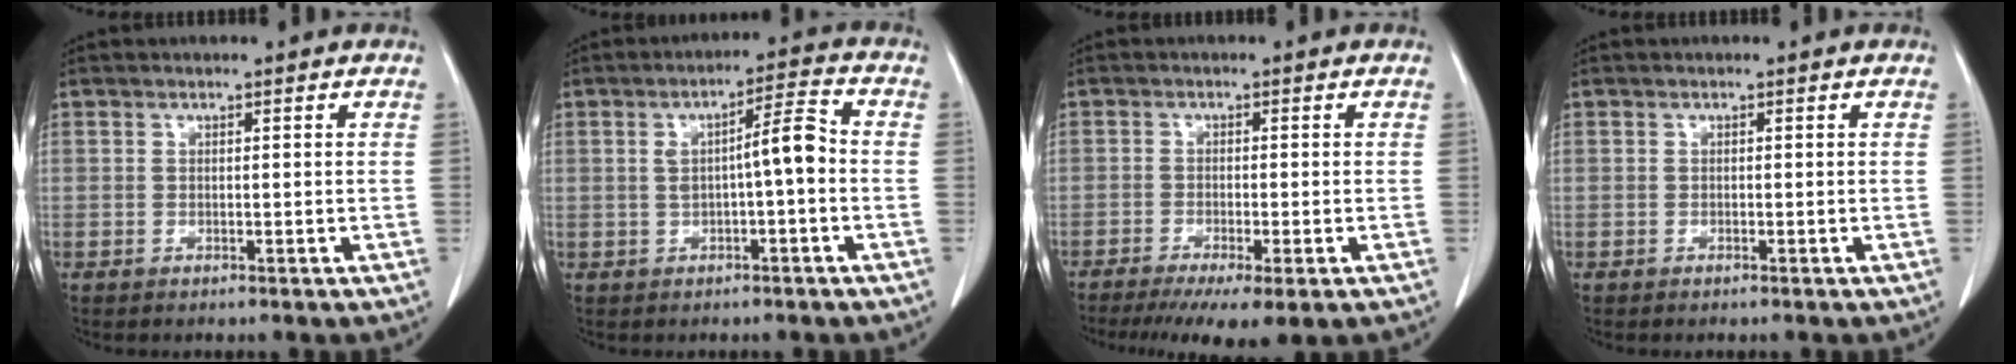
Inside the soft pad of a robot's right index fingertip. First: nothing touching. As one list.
[{"total": 6.0, "force": [-0.2, 0.7, 6.0], "torque": [-0.095, 0.019, -0.002]}, {"total": 8.9, "force": [-6.0, 1.2, 6.5], "torque": [-0.092, -0.022, -0.093]}, {"total": 0.0}]